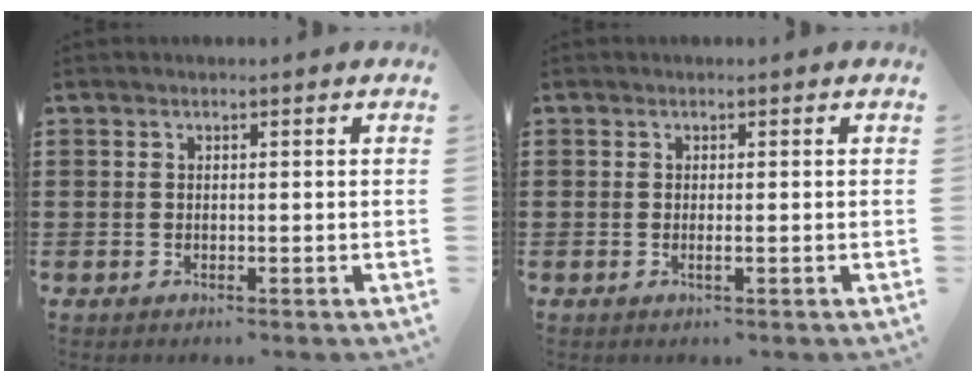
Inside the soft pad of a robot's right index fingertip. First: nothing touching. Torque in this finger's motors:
{"motor_torque": [-0.41, 0.46, -0.05, 0.00]}